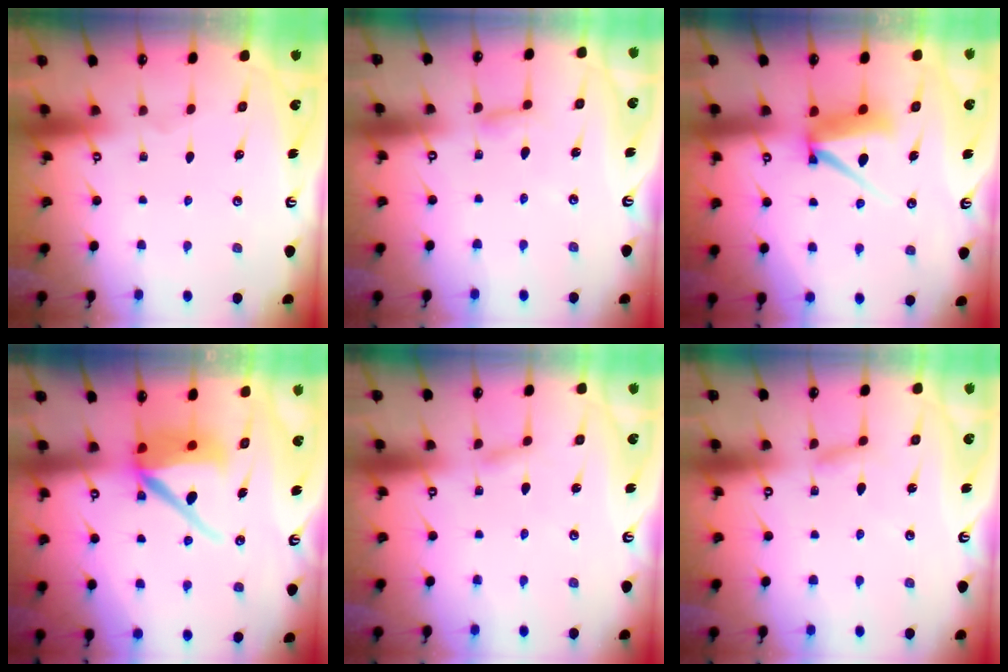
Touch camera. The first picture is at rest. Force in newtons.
{"total": 4.8, "press": 4.7, "slide": 0.5}
{"total": 7.8, "press": 7.8, "slide": 0.9}
{"total": 10.3, "press": 10.2, "slide": 1.2}
{"total": 2.3, "press": 2.3, "slide": 0.1}
{"total": 3.6, "press": 3.6, "slide": 0.2}